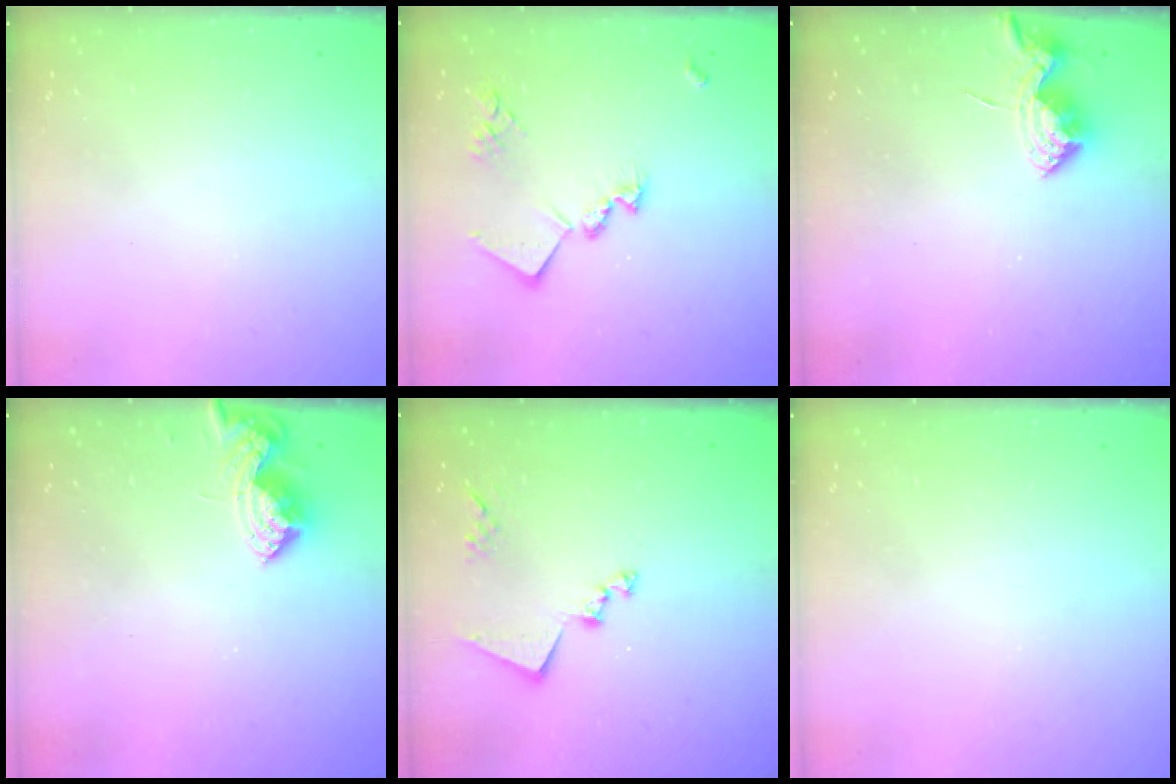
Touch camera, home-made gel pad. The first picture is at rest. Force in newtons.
{"total": 14.3, "press": 14.3, "slide": 0.2}
{"total": 8.7, "press": 8.7, "slide": 0.1}
{"total": 8.0, "press": 8.0, "slide": 0.2}
{"total": 13.5, "press": 13.5, "slide": 0.7}
{"total": 0.0}